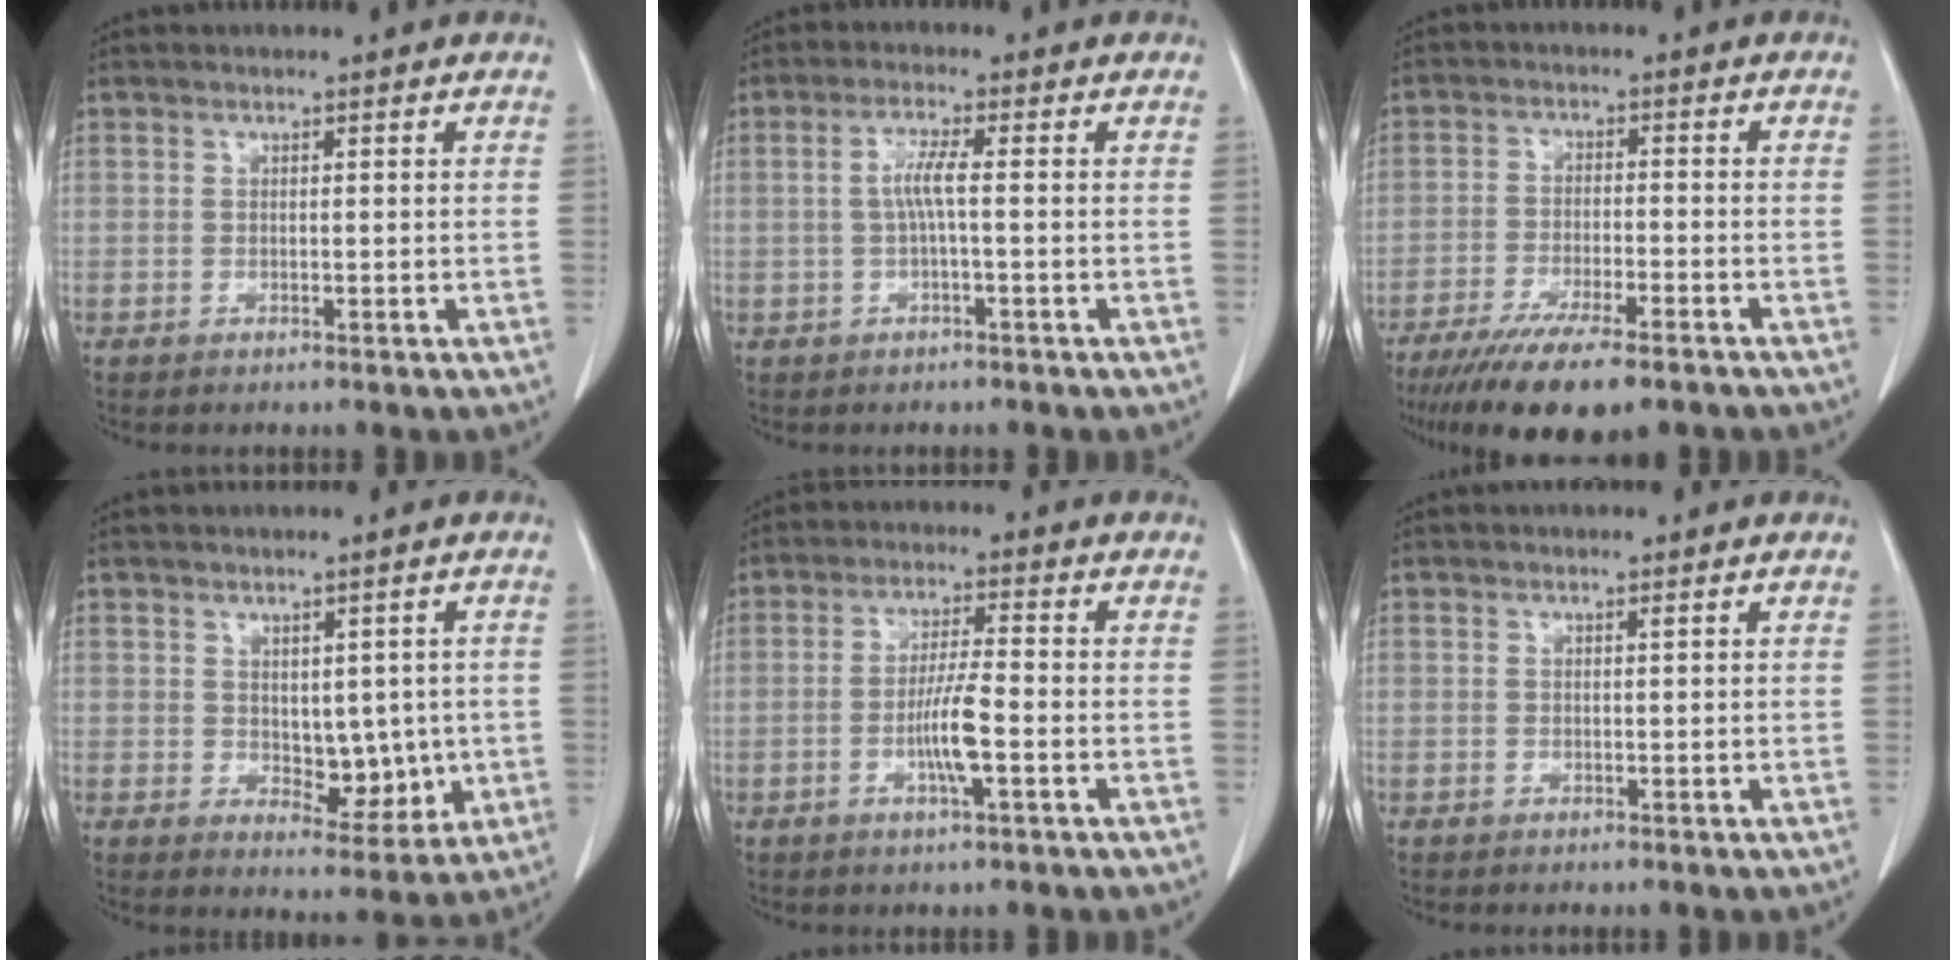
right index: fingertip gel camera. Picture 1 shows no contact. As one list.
[{"total": 3.4, "force": [-0.1, 0.1, 3.4], "torque": [-0.070, 0.007, 0.000]}, {"total": 13.5, "force": [-10.0, 2.3, 8.7], "torque": [-0.143, -0.030, -0.159]}, {"total": 6.3, "force": [-0.1, 3.6, 5.2], "torque": [-0.058, -0.005, 0.015]}, {"total": 6.0, "force": [-1.8, 0.2, 5.8], "torque": [-0.113, -0.004, -0.032]}, {"total": 0.0}]